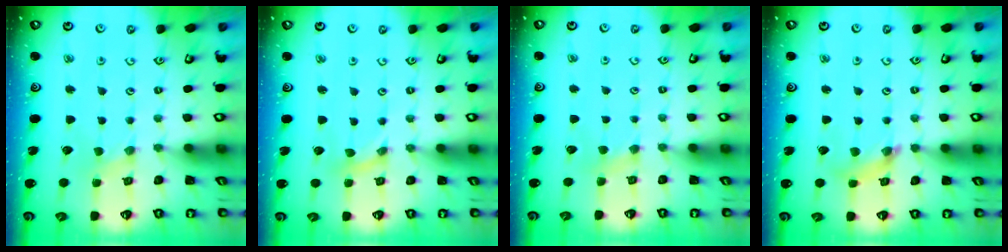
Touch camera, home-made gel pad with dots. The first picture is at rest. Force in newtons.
{"total": 0.0}
{"total": 2.7, "press": 2.6, "slide": 0.4}
{"total": 4.6, "press": 4.6, "slide": 0.3}